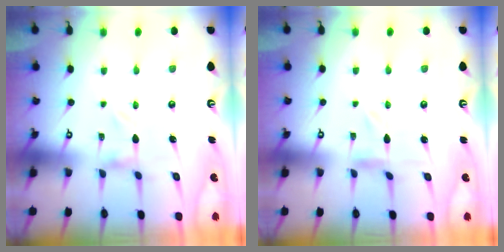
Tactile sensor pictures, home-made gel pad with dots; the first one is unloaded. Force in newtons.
{"total": 0.0}